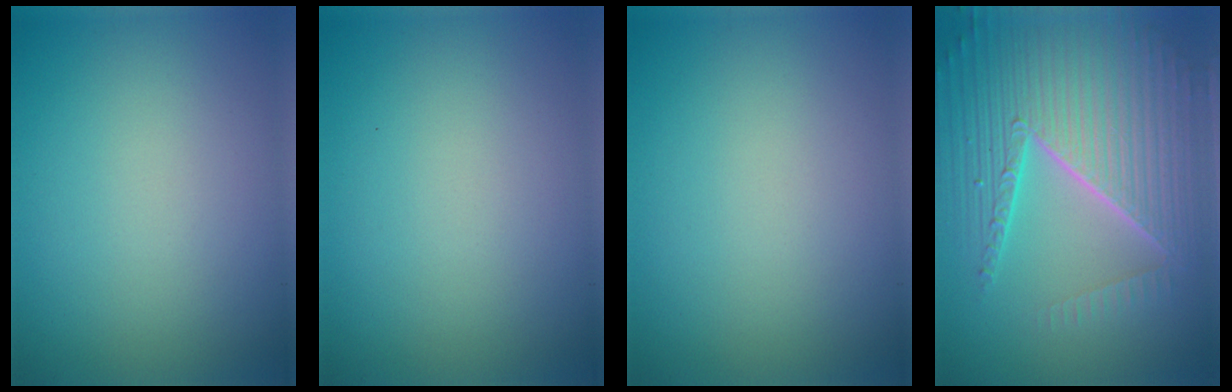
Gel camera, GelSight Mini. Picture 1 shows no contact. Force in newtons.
{"total": 0.0}
{"total": 0.0}
{"total": 10.0, "press": 6.4, "slide": 7.8}